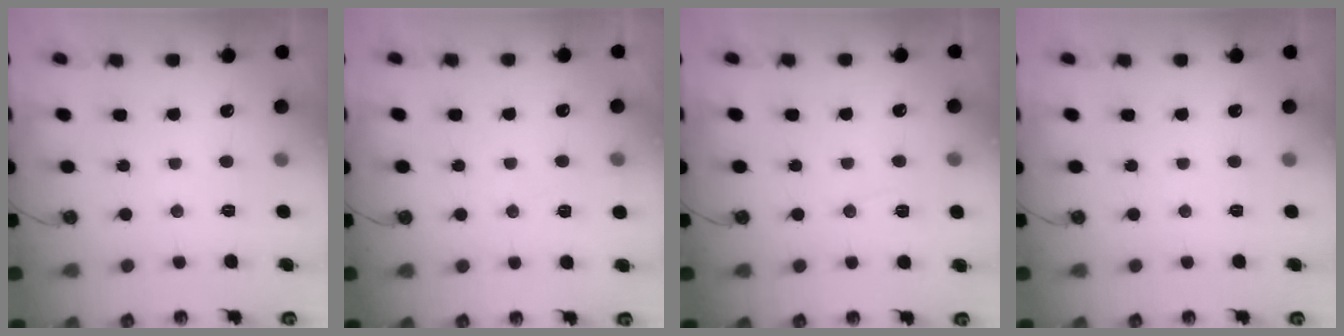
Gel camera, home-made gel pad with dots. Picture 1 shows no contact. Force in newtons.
{"total": 5.2, "press": 3.2, "slide": 4.1}
{"total": 5.0, "press": 4.9, "slide": 0.5}
{"total": 0.0}